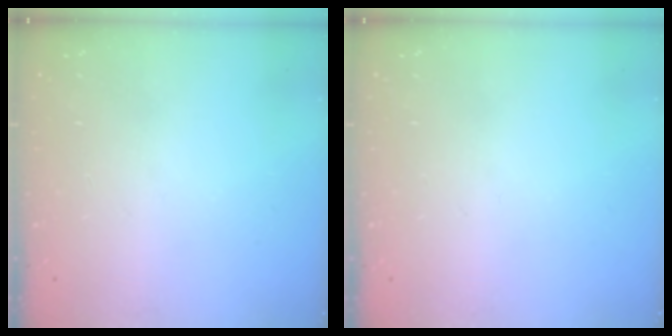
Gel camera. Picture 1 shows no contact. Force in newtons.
{"total": 0.0}